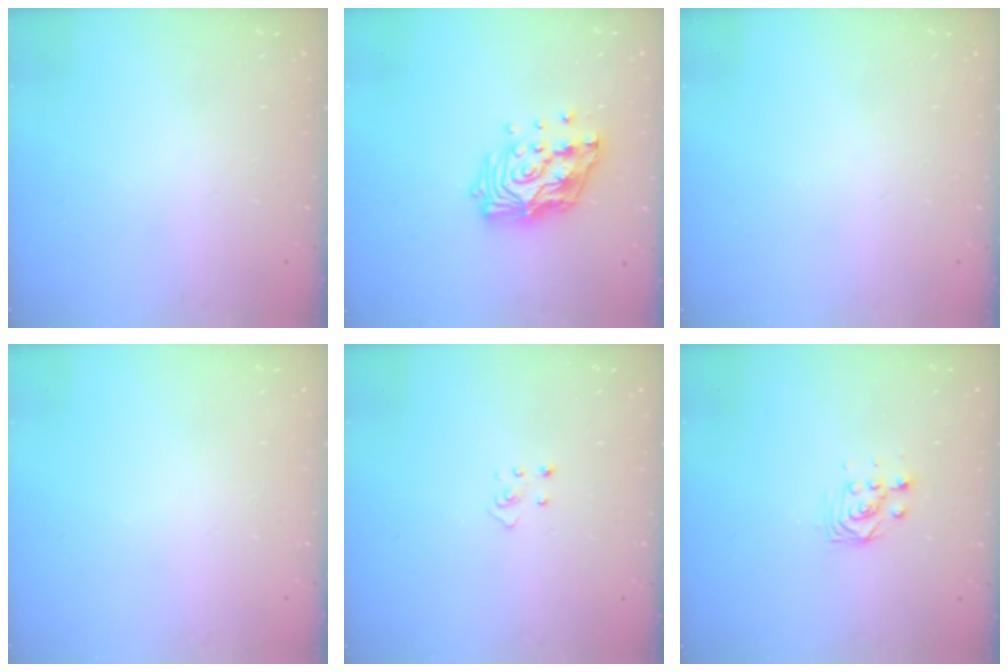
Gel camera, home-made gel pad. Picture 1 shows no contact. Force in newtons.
{"total": 16.1, "press": 16.0, "slide": 2.3}
{"total": 0.0}
{"total": 0.0}
{"total": 2.5, "press": 2.4, "slide": 0.3}
{"total": 3.0, "press": 3.0, "slide": 0.2}